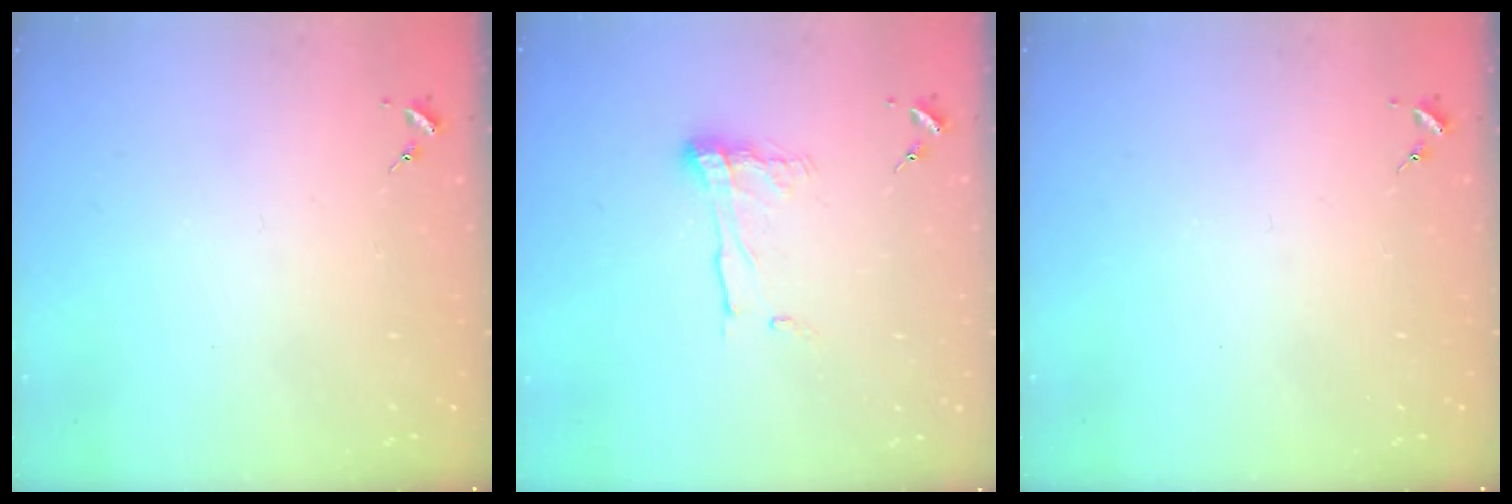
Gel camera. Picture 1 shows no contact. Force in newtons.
{"total": 9.6, "press": 9.5, "slide": 0.9}
{"total": 0.0}